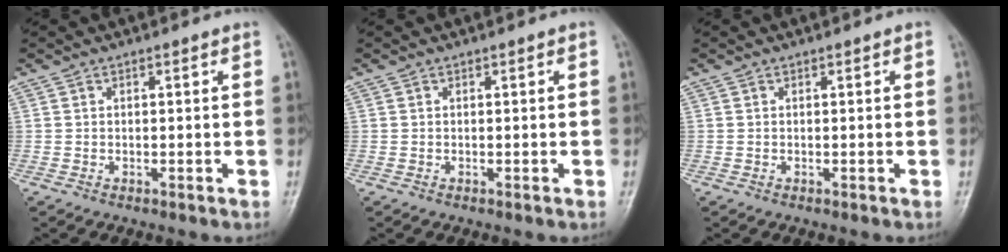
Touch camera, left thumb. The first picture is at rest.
{"total": 0.0}
{"total": 0.0}